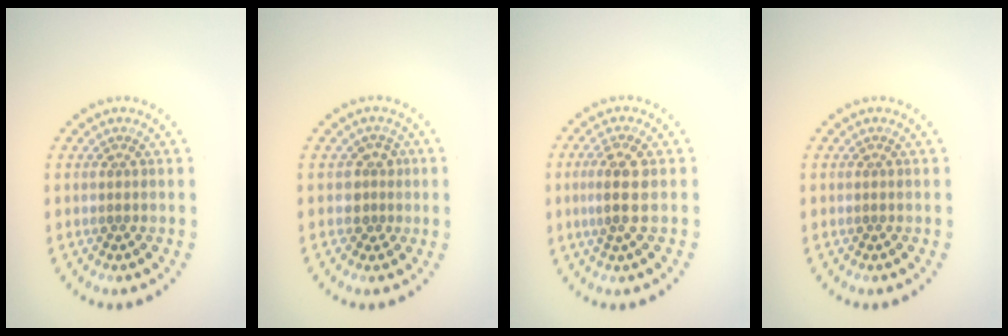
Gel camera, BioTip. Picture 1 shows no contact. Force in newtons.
{"total": 1.8, "press": 1.4, "slide": 1.1}
{"total": 2.9, "press": 2.7, "slide": 1.1}
{"total": 0.0}